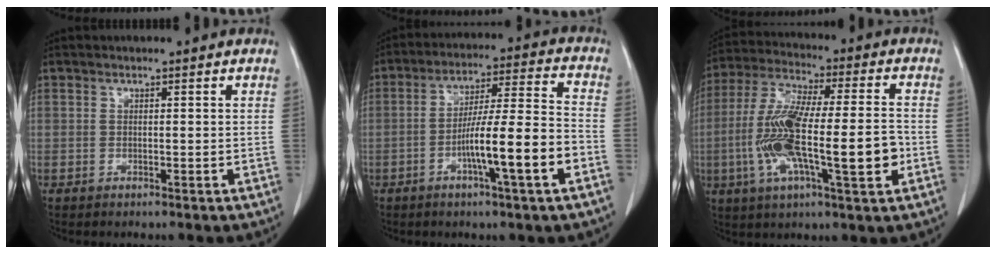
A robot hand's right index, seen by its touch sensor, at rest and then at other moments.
{"total": 12.7, "force": [-4.6, 0.1, 11.8], "torque": [-0.201, 0.007, -0.077]}
{"total": 17.4, "force": [-3.4, 3.1, 16.8], "torque": [-0.318, 0.003, -0.057]}